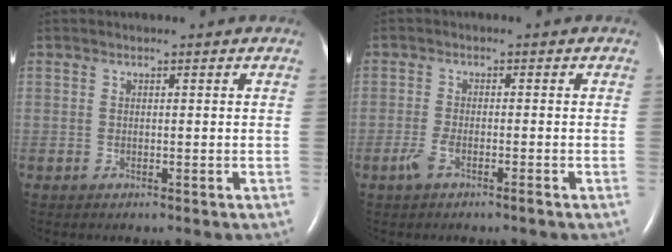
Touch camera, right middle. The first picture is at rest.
{"total": 2.7, "force": [-1.7, 0.5, 2.0], "torque": [-0.049, -0.003, -0.036]}